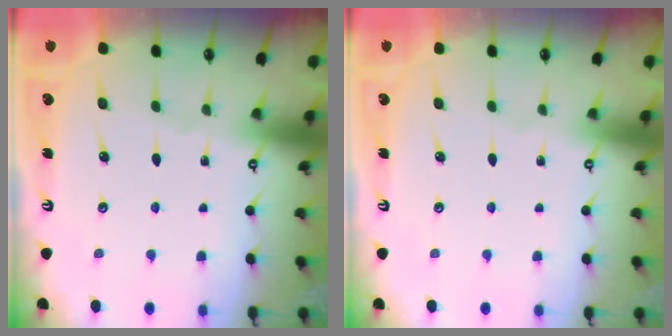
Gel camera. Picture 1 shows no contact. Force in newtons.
{"total": 0.0}